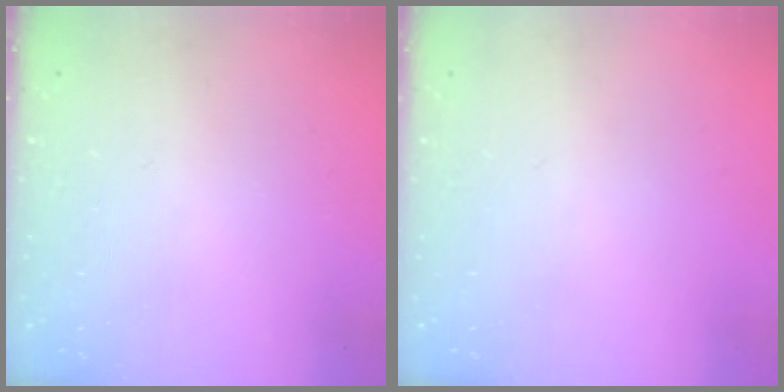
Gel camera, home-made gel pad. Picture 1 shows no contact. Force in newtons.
{"total": 0.0}